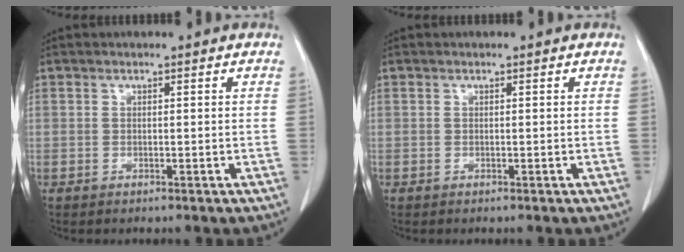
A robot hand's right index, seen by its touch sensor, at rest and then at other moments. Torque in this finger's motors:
{"motor_torque": [-0.03, 0.03, 0.00, 0.00]}